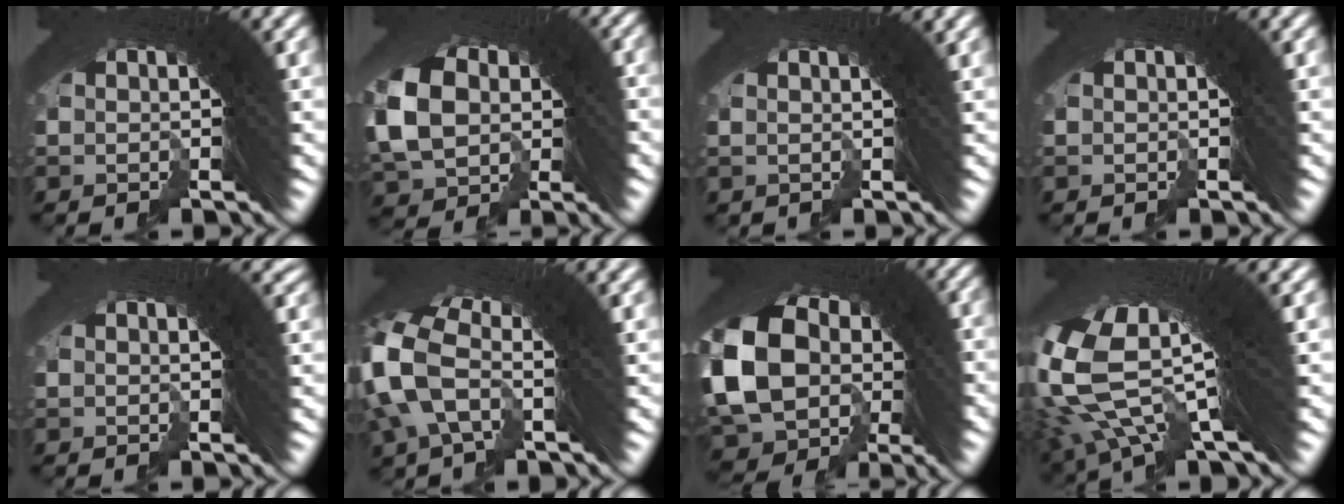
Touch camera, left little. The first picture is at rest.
{"total": 7.4, "force": [0.7, 5.9, 4.5], "torque": [-0.096, -0.008, 0.019]}
{"total": 1.7, "force": [1.3, -0.7, 0.8], "torque": [-0.011, 0.007, 0.021]}
{"total": 0.0}
{"total": 1.4, "force": [0.9, 0.4, 1.0], "torque": [-0.010, 0.005, 0.007]}
{"total": 3.4, "force": [0.6, 1.4, 3.1], "torque": [-0.087, 0.003, 0.011]}
{"total": 13.9, "force": [-1.4, 11.2, 8.1], "torque": [-0.199, -0.037, -0.012]}
{"total": 11.5, "force": [4.1, 5.5, 9.2], "torque": [-0.191, 0.018, 0.063]}